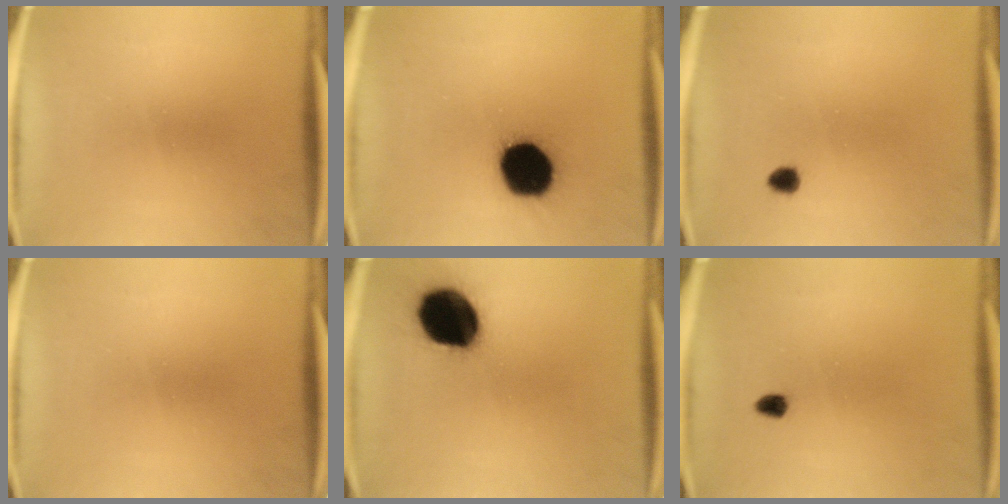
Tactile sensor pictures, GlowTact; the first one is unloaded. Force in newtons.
{"total": 19.8}
{"total": 1.6}
{"total": 0.0}
{"total": 19.0}
{"total": 1.5}